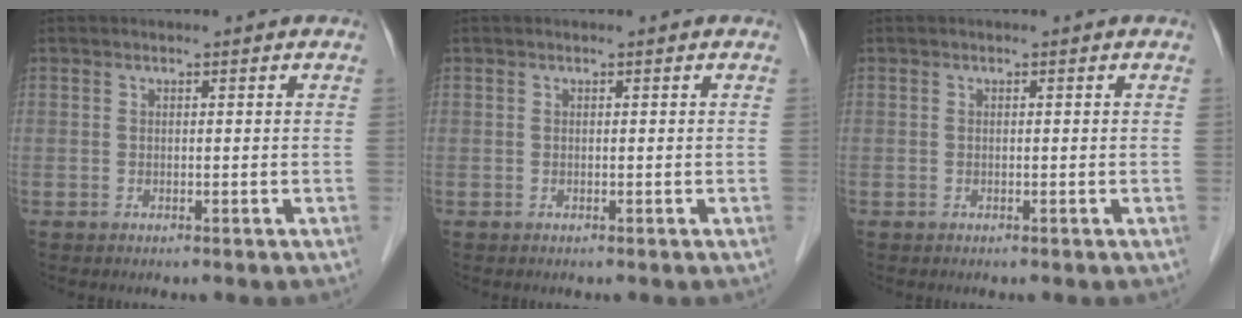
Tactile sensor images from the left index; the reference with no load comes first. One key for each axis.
{"total": 0.0}
{"total": 0.0}